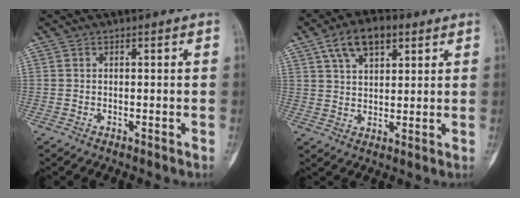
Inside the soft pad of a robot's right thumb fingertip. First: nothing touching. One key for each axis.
{"total": 9.6, "fx": 4.9, "fy": 5.2, "fz": 6.5, "tx": -0.097, "ty": -0.001, "tz": 0.084}